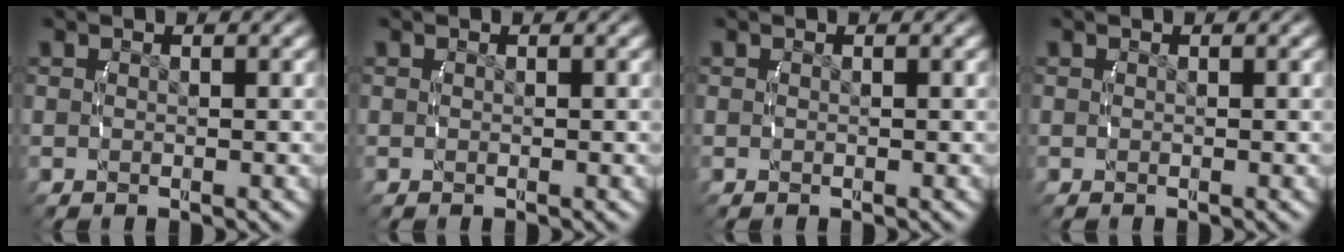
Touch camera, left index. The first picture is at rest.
{"total": 0.0}
{"total": 0.0}
{"total": 0.0}